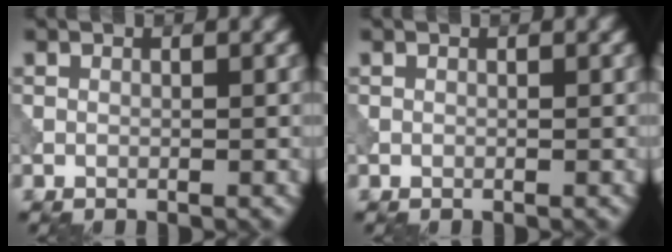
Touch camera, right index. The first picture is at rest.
{"total": 0.0}